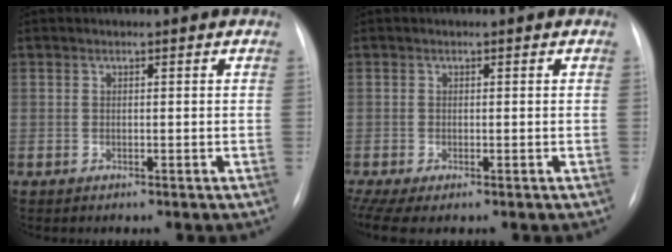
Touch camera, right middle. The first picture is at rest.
{"total": 3.9, "force": [-2.2, 1.4, 2.9], "torque": [-0.060, -0.006, -0.039]}